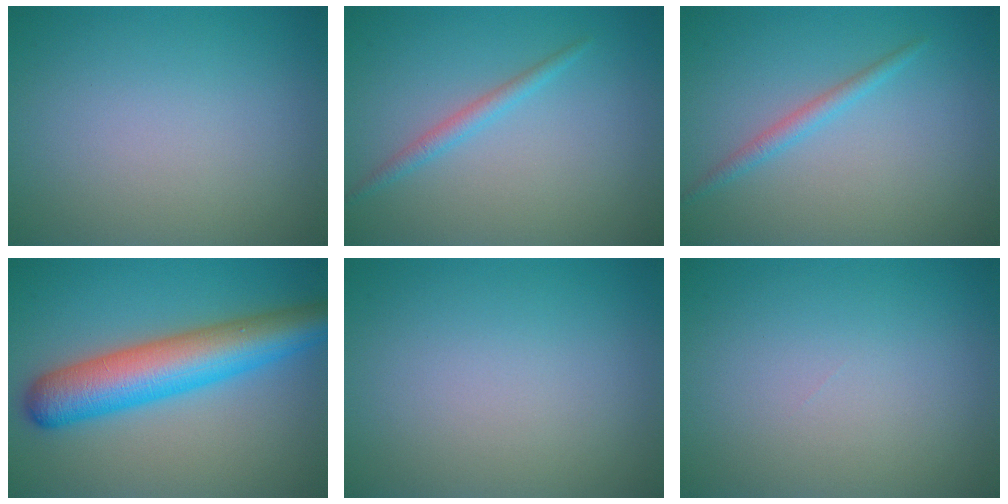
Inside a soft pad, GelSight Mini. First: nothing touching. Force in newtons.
{"total": 1.4, "press": 1.4, "slide": 0.1}
{"total": 1.4, "press": 1.4, "slide": 0.1}
{"total": 8.6, "press": 8.6, "slide": 0.2}
{"total": 0.0}
{"total": 0.0}